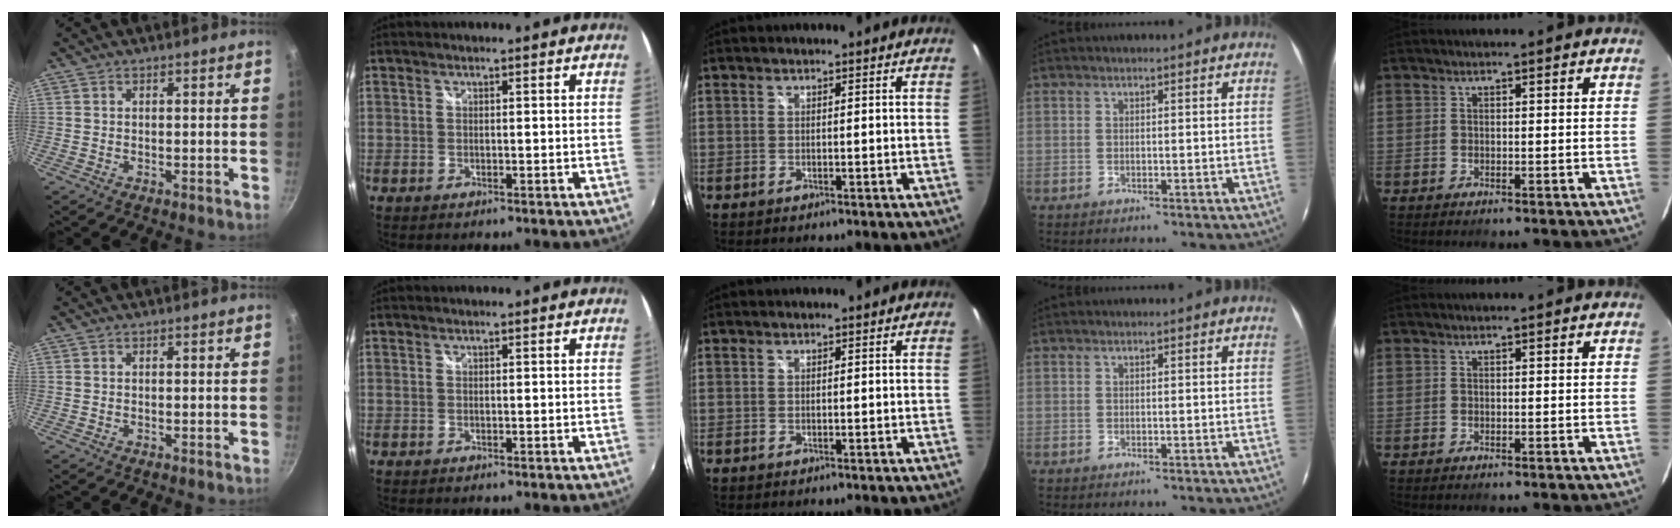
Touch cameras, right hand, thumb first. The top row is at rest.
{}